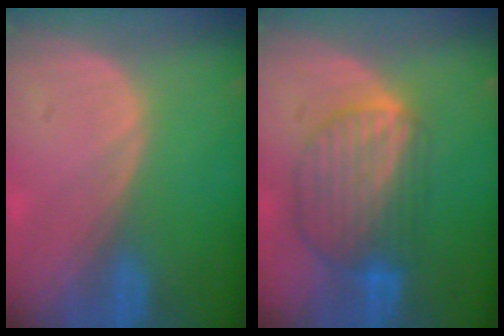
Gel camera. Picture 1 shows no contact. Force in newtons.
{"total": 8.7, "press": 7.6, "slide": 4.1}